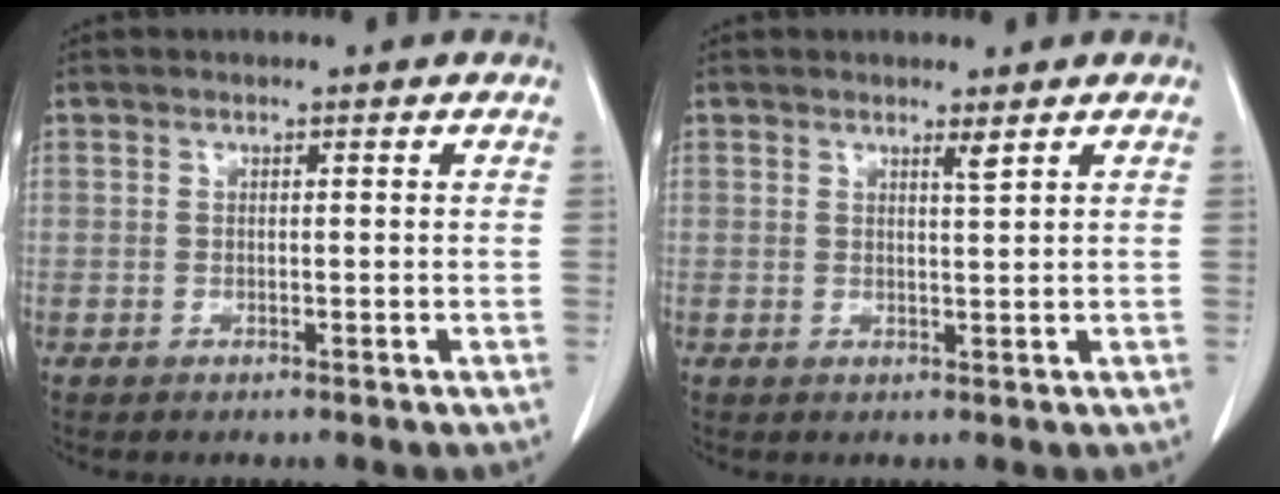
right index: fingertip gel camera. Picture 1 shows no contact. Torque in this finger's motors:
{"motor_torque": [0.01, 0.00, 0.00, 0.01]}